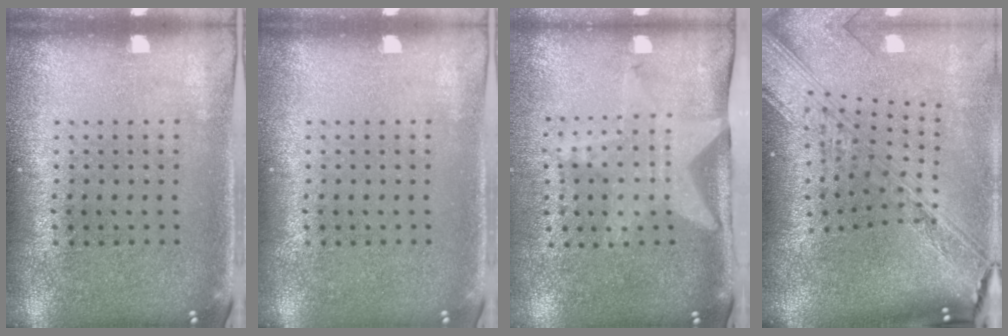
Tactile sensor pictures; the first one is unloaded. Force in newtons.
{"total": 0.0}
{"total": 2.1, "press": 1.5, "slide": 1.4}
{"total": 4.1, "press": 2.9, "slide": 2.8}